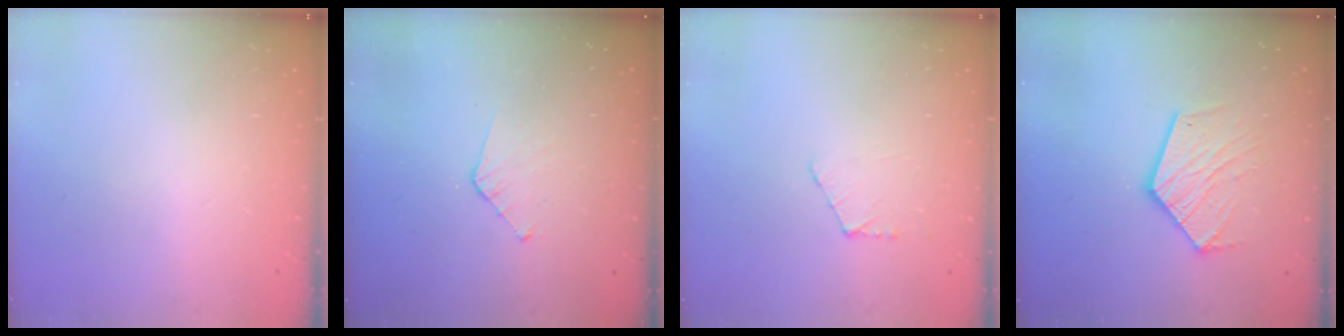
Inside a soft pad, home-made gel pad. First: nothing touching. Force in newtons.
{"total": 3.2, "press": 3.2, "slide": 0.3}
{"total": 4.0, "press": 3.9, "slide": 0.4}
{"total": 14.2, "press": 14.1, "slide": 1.2}